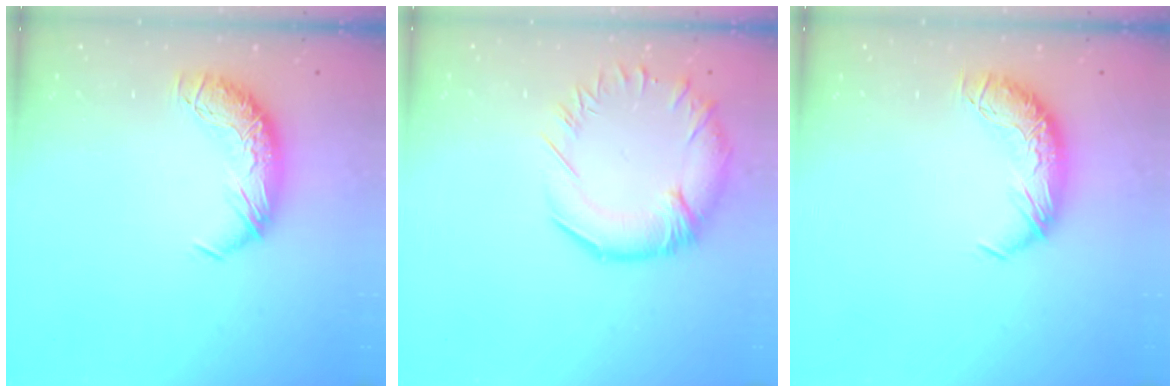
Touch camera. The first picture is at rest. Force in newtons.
{"total": 4.5, "press": 3.8, "slide": 2.3}
{"total": 0.0}